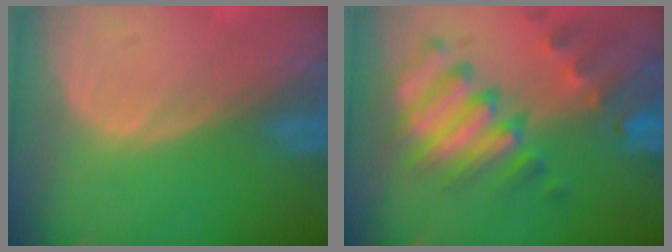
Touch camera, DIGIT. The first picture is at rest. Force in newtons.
{"total": 10.3, "press": 8.9, "slide": 5.1}